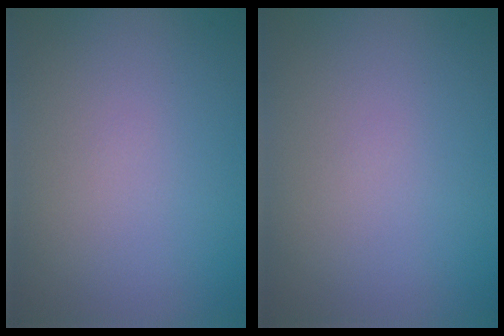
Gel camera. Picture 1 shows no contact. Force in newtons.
{"total": 0.0}